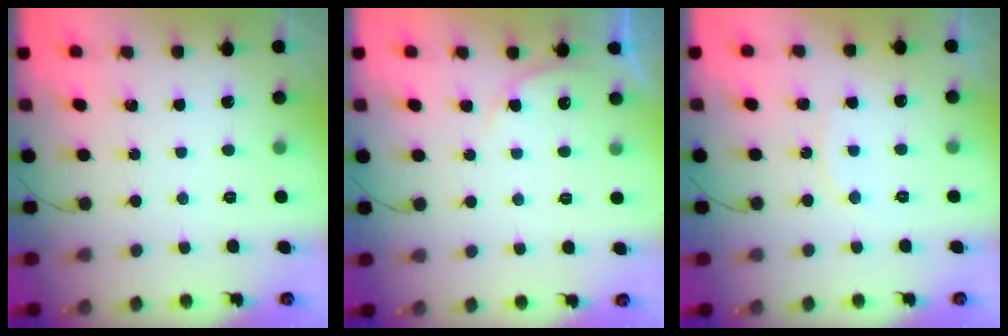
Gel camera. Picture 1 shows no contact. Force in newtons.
{"total": 5.0, "press": 4.6, "slide": 1.8}
{"total": 5.8, "press": 5.7, "slide": 0.6}